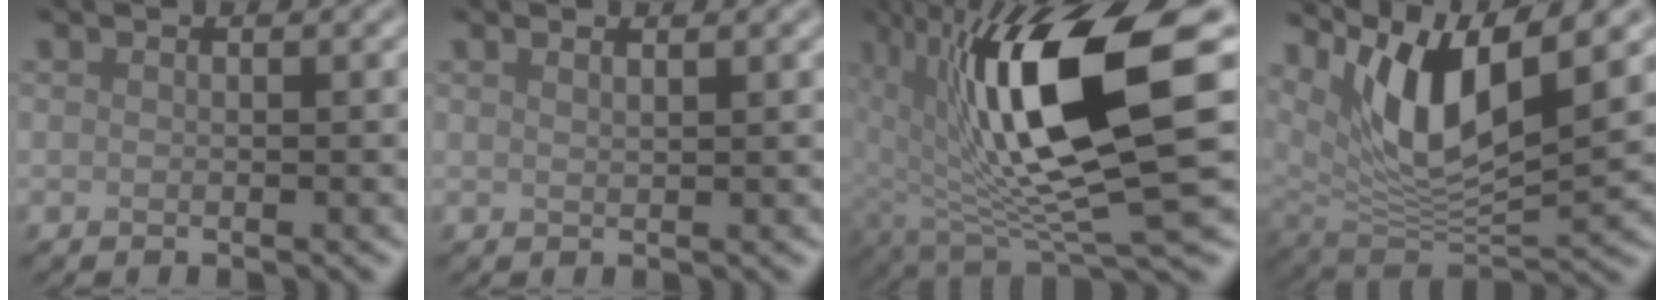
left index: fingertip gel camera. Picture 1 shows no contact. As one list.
[{"total": 1.4, "force": [1.0, 0.5, 0.8], "torque": [0.000, 0.000, 0.003]}, {"total": 14.2, "force": [2.9, 4.4, 13.2], "torque": [-0.236, -0.015, 0.058]}, {"total": 8.8, "force": [4.5, 2.6, 7.2], "torque": [-0.132, -0.014, 0.087]}]